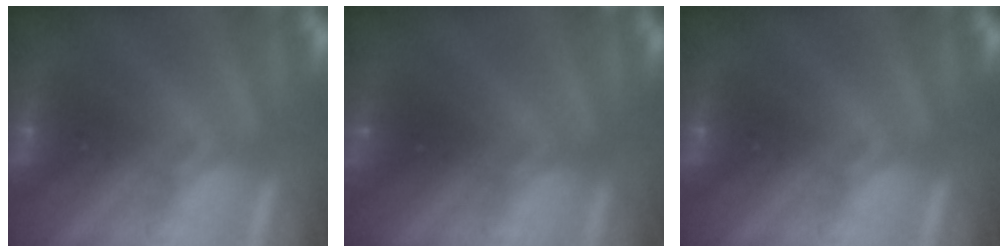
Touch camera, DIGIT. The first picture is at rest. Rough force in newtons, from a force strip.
{"total": 4.4}
{"total": 0.0}